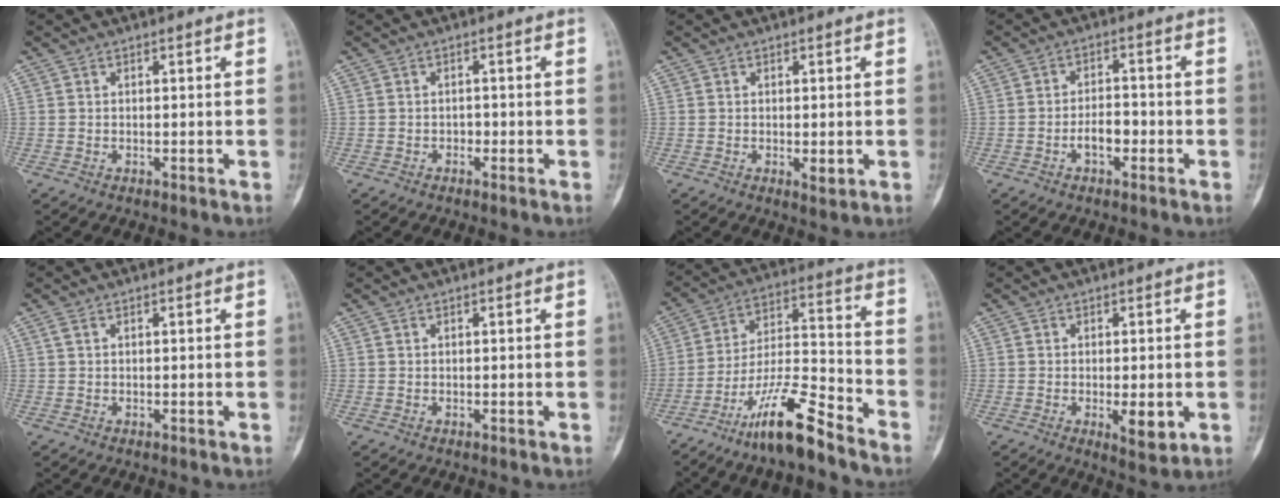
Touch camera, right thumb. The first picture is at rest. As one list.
[{"total": 0.9, "force": [-0.4, 0.6, 0.4], "torque": [-0.004, 0.004, -0.009]}, {"total": 1.8, "force": [-0.2, 0.7, 1.7], "torque": [-0.030, -0.007, 0.002]}, {"total": 4.3, "force": [-1.7, 2.2, 3.3], "torque": [-0.049, 0.019, -0.030]}, {"total": 0.8, "force": [0.3, 0.3, 0.6], "torque": [-0.019, 0.010, 0.007]}, {"total": 0.0}, {"total": 14.2, "force": [-10.4, 2.4, 9.3], "torque": [-0.179, 0.074, -0.189]}, {"total": 4.9, "force": [-1.0, 1.8, 4.5], "torque": [-0.061, -0.011, -0.008]}]